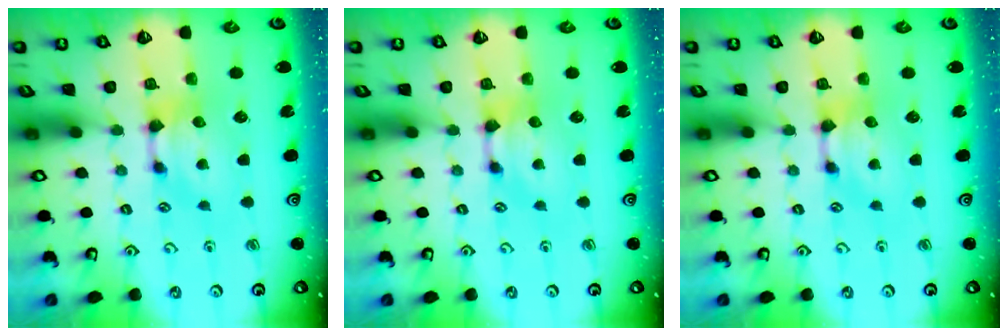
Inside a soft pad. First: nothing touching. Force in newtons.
{"total": 0.0}
{"total": 0.0}